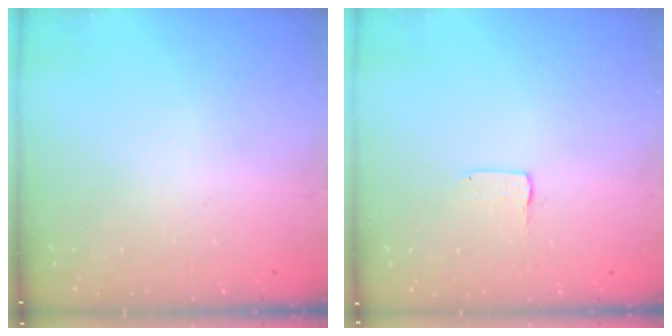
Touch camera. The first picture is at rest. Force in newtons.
{"total": 1.3, "press": 1.2, "slide": 0.1}